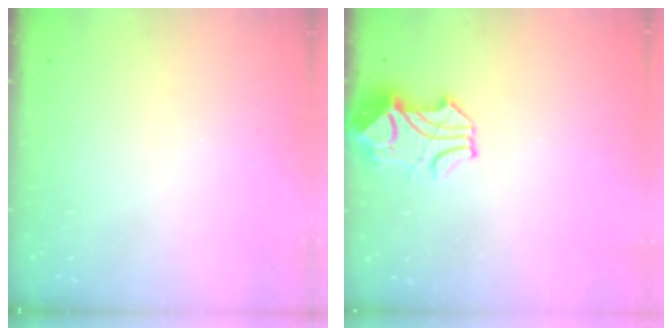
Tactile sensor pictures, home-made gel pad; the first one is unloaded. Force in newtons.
{"total": 2.3, "press": 2.0, "slide": 1.0}